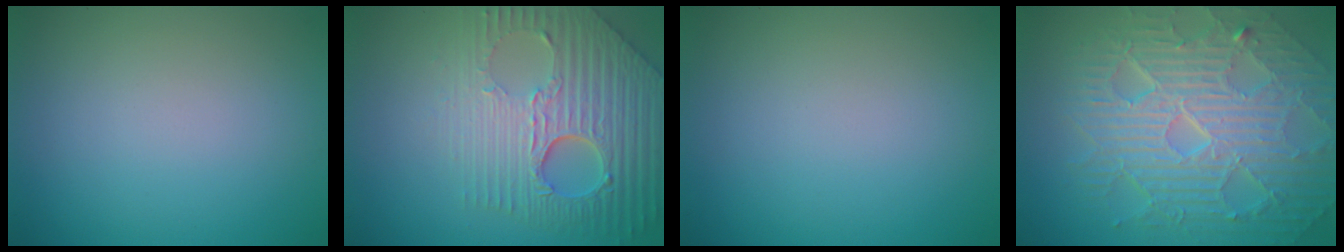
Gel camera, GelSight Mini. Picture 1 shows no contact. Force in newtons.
{"total": 8.7, "press": 6.1, "slide": 6.2}
{"total": 0.0}
{"total": 10.3, "press": 6.7, "slide": 7.8}